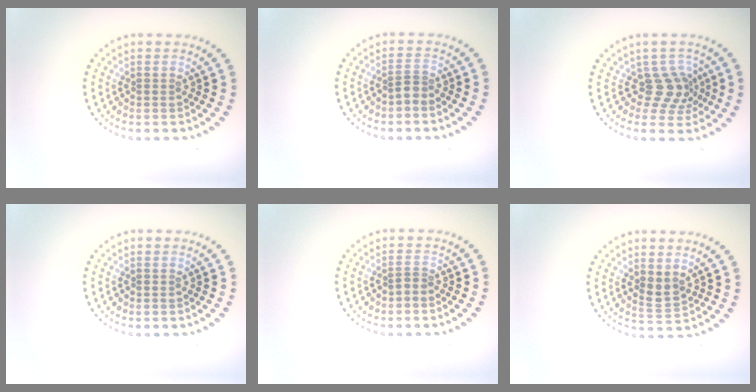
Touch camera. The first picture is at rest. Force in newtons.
{"total": 0.9, "press": 0.6, "slide": 0.7}
{"total": 2.8, "press": 2.1, "slide": 1.9}
{"total": 0.0}
{"total": 0.6, "press": 0.4, "slide": 0.5}
{"total": 1.7, "press": 1.5, "slide": 0.8}